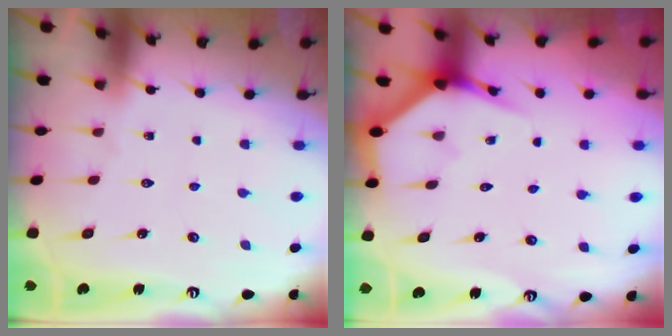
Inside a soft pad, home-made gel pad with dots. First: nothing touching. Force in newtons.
{"total": 3.9, "press": 3.9, "slide": 0.2}